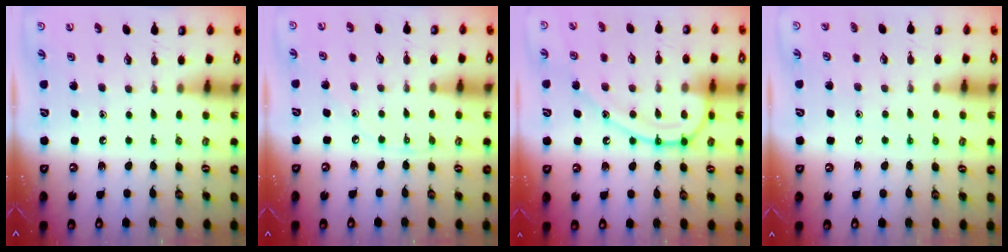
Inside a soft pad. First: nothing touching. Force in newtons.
{"total": 4.2, "press": 4.1, "slide": 0.6}
{"total": 14.9, "press": 14.8, "slide": 1.5}
{"total": 5.6, "press": 5.6, "slide": 0.6}